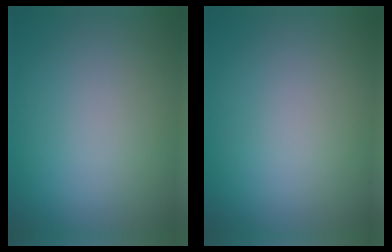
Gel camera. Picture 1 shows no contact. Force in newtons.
{"total": 0.0}